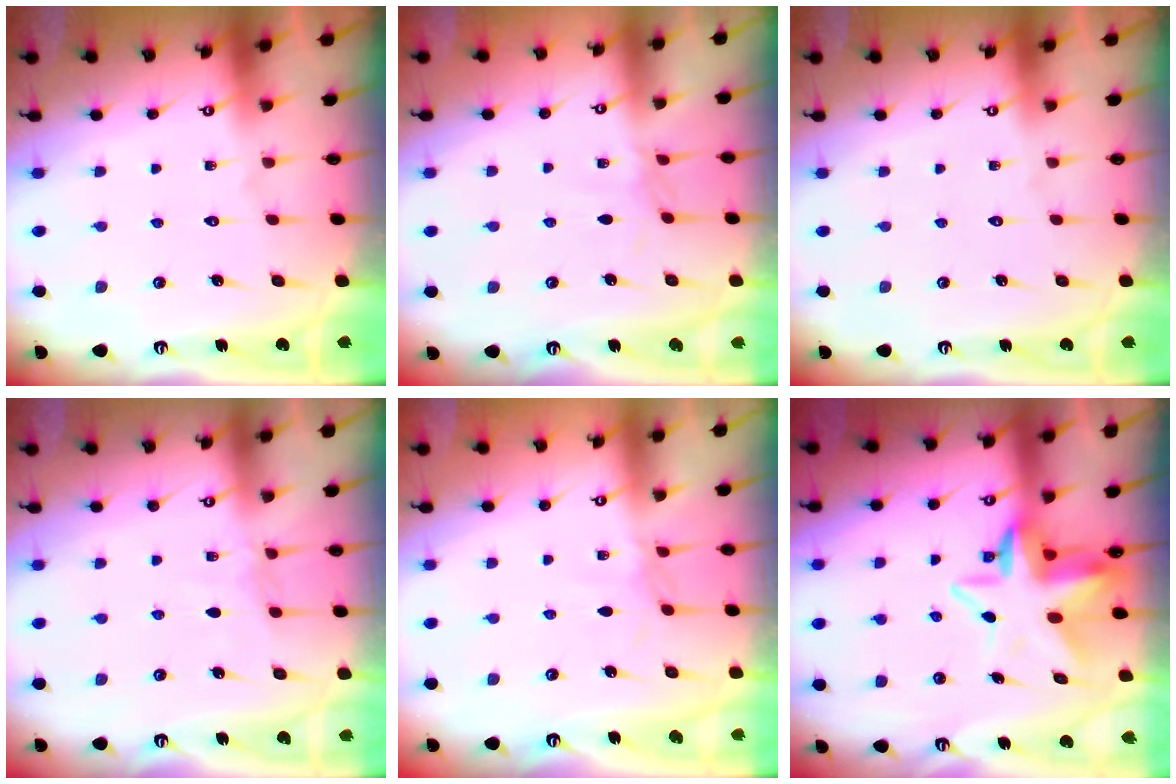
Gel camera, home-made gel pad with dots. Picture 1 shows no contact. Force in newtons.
{"total": 2.3, "press": 2.3, "slide": 0.5}
{"total": 0.0}
{"total": 3.6, "press": 3.6, "slide": 0.3}
{"total": 2.3, "press": 2.3, "slide": 0.5}
{"total": 9.2, "press": 9.0, "slide": 1.6}